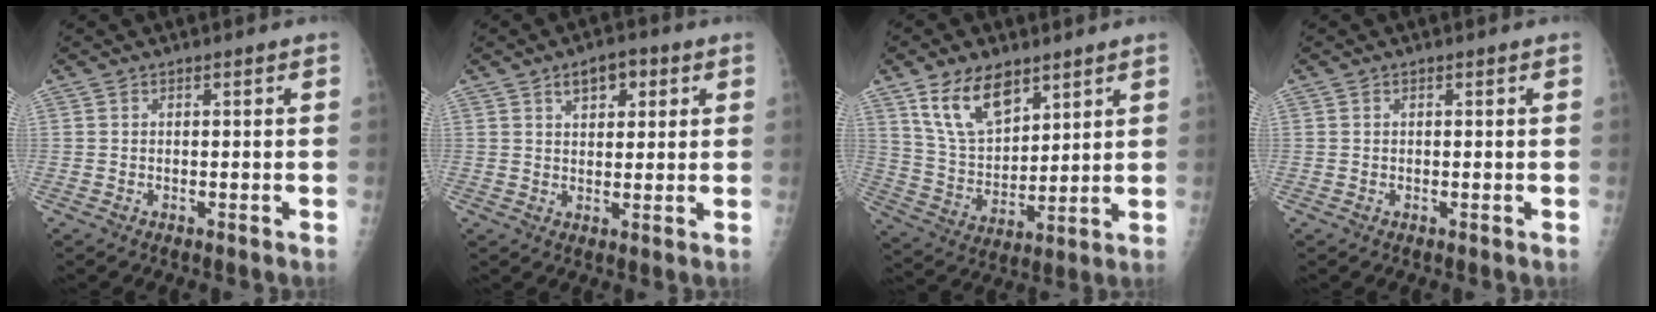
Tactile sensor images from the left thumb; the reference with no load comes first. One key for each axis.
{"total": 6.0, "fx": 2.8, "fy": 3.4, "fz": 4.0, "tx": -0.037, "ty": -0.007, "tz": 0.040}
{"total": 13.1, "fx": 8.2, "fy": 7.0, "fz": 7.5, "tx": -0.108, "ty": -0.043, "tz": 0.165}
{"total": 0.0}